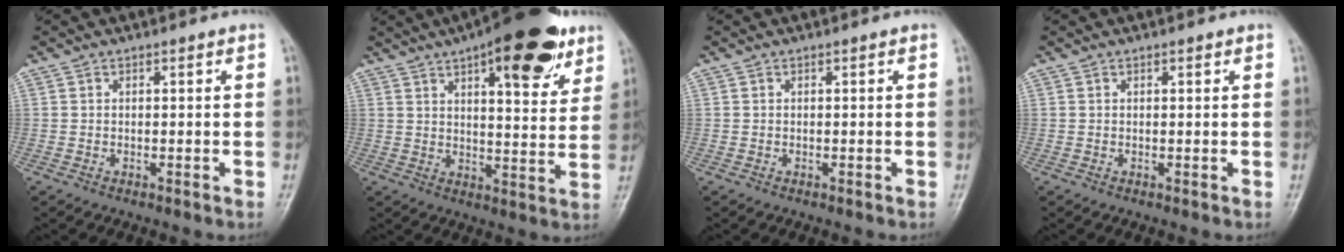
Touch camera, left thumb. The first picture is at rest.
{"total": 18.7, "force": [10.6, 6.7, 13.8], "torque": [-0.163, -0.035, 0.150]}
{"total": 0.0}
{"total": 0.5, "force": [0.3, 0.2, 0.3], "torque": [-0.005, -0.002, 0.004]}